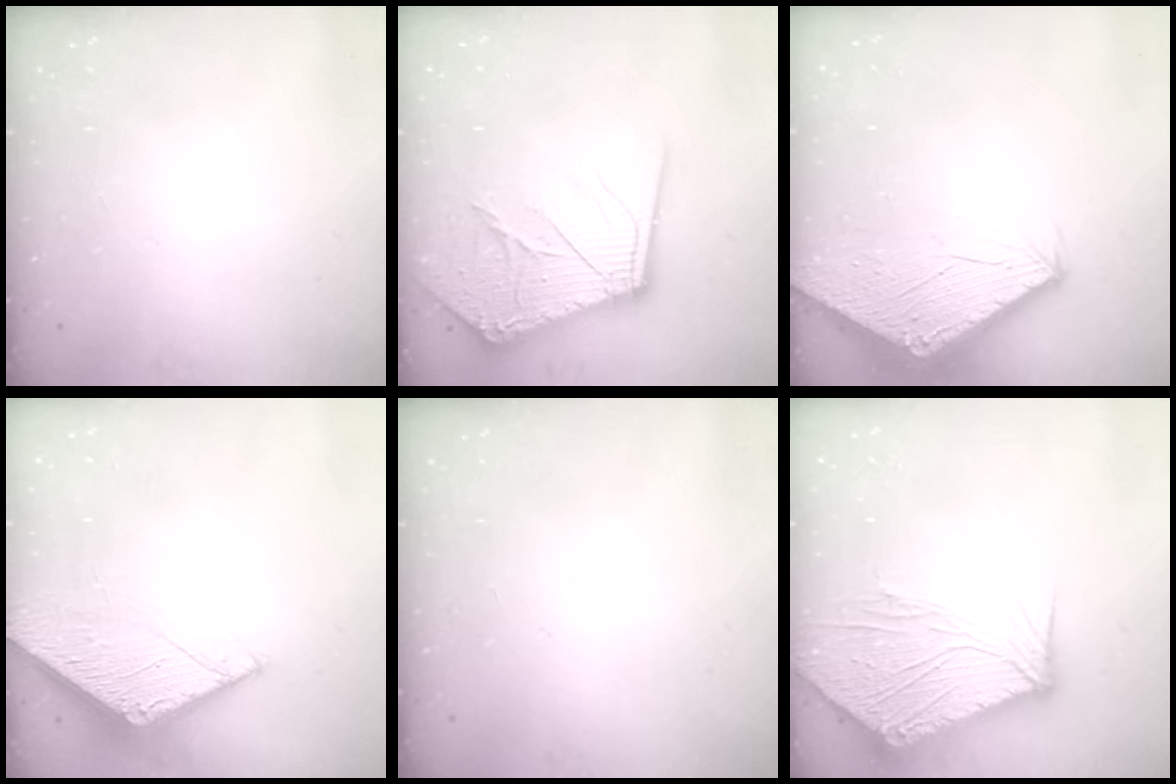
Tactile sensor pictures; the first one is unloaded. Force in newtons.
{"total": 16.4, "press": 16.2, "slide": 2.0}
{"total": 2.7, "press": 2.7, "slide": 0.1}
{"total": 5.0, "press": 4.9, "slide": 0.5}
{"total": 0.0}
{"total": 15.8, "press": 15.7, "slide": 2.1}